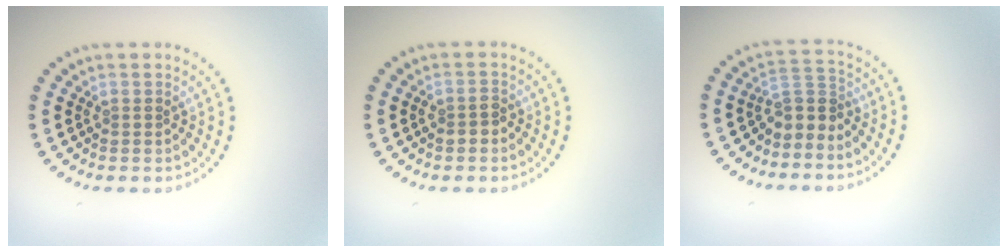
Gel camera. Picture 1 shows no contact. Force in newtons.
{"total": 1.4, "press": 1.3, "slide": 0.5}
{"total": 2.7, "press": 1.9, "slide": 1.9}